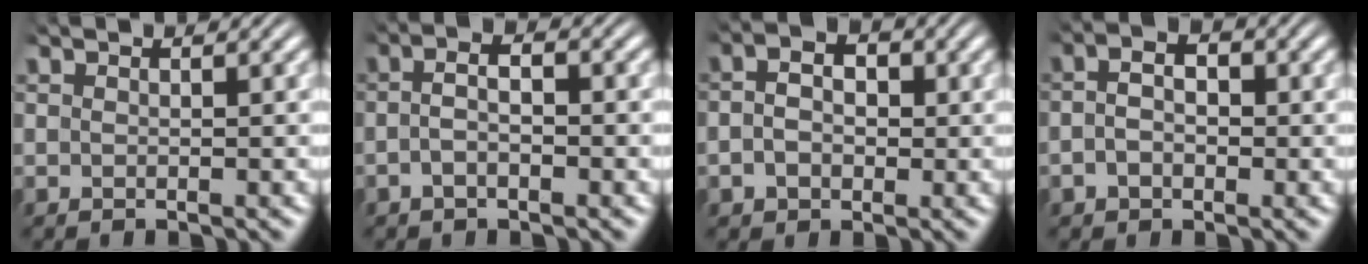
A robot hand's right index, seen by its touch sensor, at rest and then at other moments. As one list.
[{"total": 2.7, "force": [-0.8, 1.0, 2.3], "torque": [-0.041, -0.002, -0.017]}, {"total": 3.9, "force": [0.0, 2.9, 2.5], "torque": [-0.044, 0.001, -0.003]}, {"total": 3.4, "force": [-0.2, 2.3, 2.5], "torque": [-0.041, 0.000, -0.008]}]